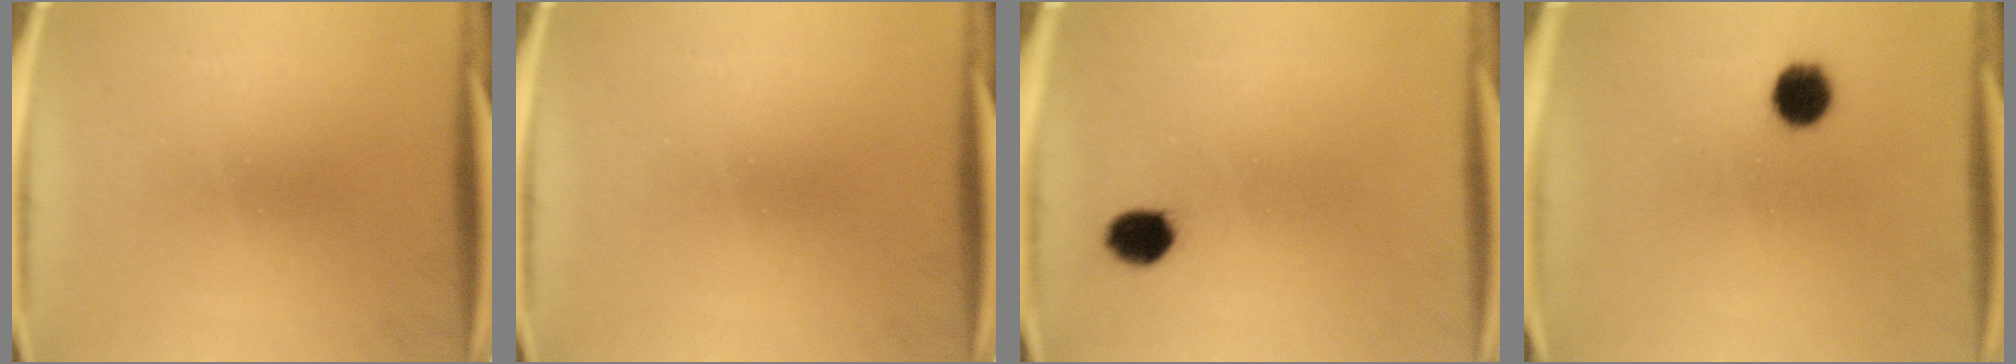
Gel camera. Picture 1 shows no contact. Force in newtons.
{"total": 0.0}
{"total": 4.6}
{"total": 6.5}